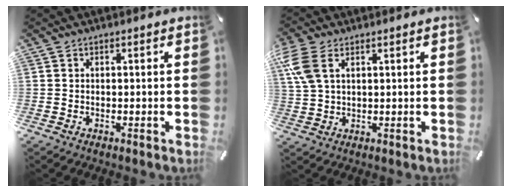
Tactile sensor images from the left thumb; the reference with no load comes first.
{"total": 7.4, "force": [3.3, 4.0, 5.3], "torque": [-0.137, -0.008, 0.059]}